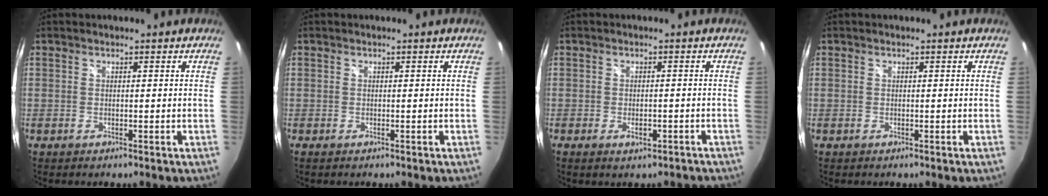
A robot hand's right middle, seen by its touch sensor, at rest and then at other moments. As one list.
[{"total": 0.0}, {"total": 3.2, "force": [-2.0, 1.4, 2.0], "torque": [-0.034, -0.004, -0.024]}, {"total": 0.0}]